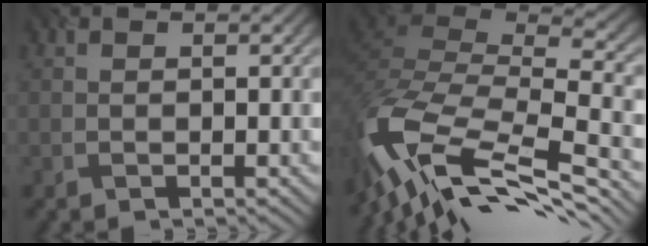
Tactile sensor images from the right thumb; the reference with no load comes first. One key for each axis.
{"total": 14.8, "fx": -9.7, "fy": 5.7, "fz": 9.6, "tx": -0.247, "ty": -0.003, "tz": -0.171}